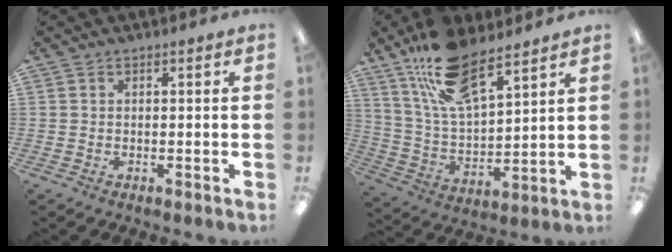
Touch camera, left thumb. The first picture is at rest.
{"total": 17.1, "force": [12.2, 6.2, 10.3], "torque": [-0.205, -0.047, 0.215]}